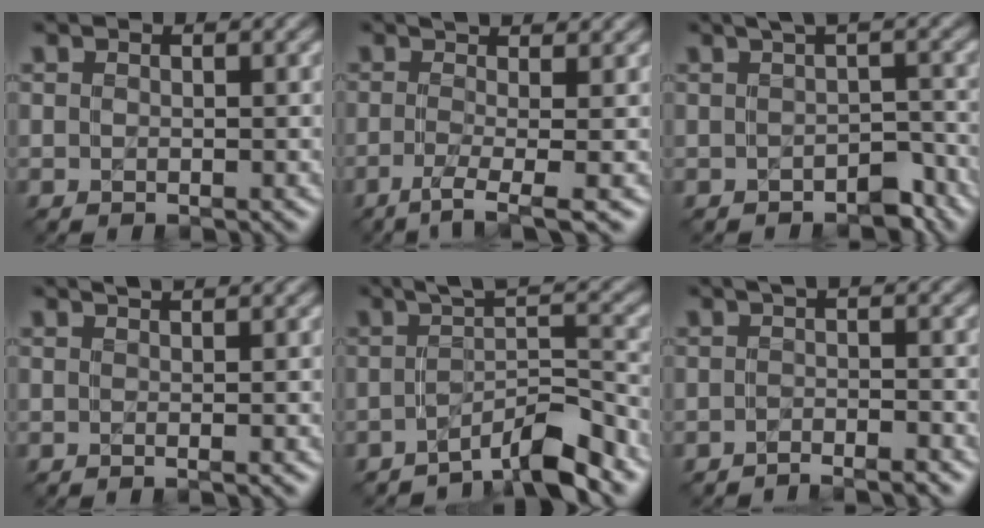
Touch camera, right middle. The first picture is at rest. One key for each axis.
{"total": 4.9, "fx": -0.8, "fy": 1.2, "fz": 4.7, "tx": -0.072, "ty": -0.001, "tz": -0.024}
{"total": 2.7, "fx": -1.1, "fy": 1.0, "fz": 2.2, "tx": -0.020, "ty": 0.000, "tz": -0.013}
{"total": 2.9, "fx": 1.4, "fy": 1.0, "fz": 2.3, "tx": -0.015, "ty": 0.003, "tz": -0.013}
{"total": 5.2, "fx": -3.0, "fy": 0.9, "fz": 4.1, "tx": -0.053, "ty": 0.012, "tz": -0.057}
{"total": 2.2, "fx": -1.4, "fy": 0.4, "fz": 1.7, "tx": -0.015, "ty": -0.008, "tz": -0.030}